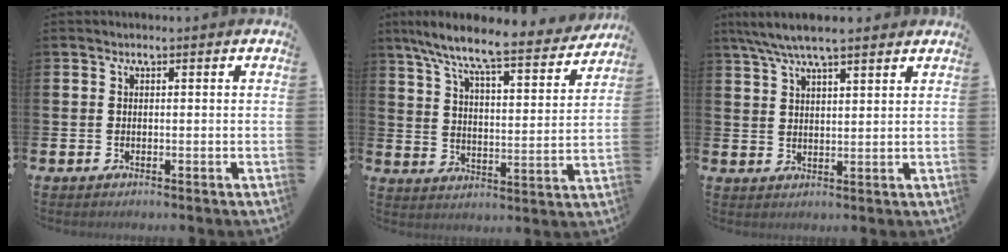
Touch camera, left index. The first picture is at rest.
{"total": 8.7, "force": [7.8, 0.7, 3.8], "torque": [-0.100, -0.055, 0.127]}
{"total": 6.6, "force": [5.6, 1.2, 3.2], "torque": [-0.072, -0.011, 0.102]}